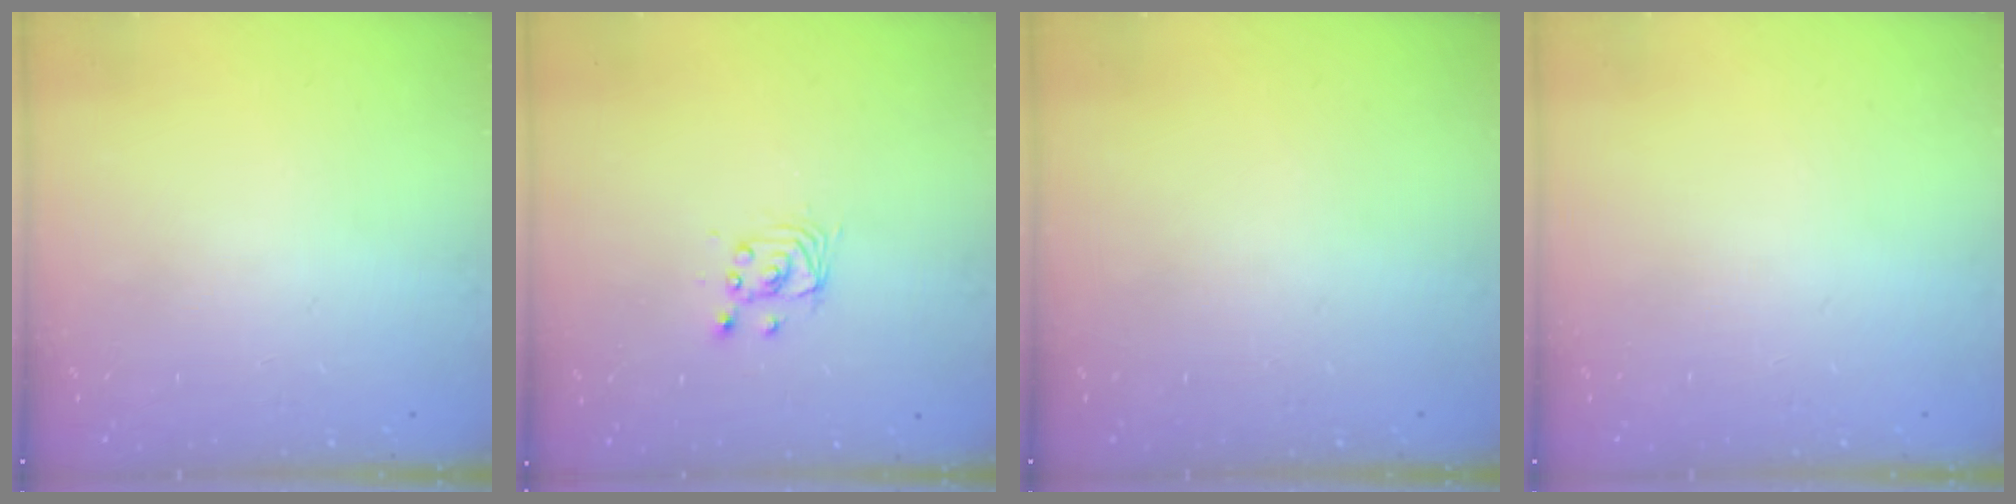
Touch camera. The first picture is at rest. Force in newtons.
{"total": 2.9, "press": 2.9, "slide": 0.0}
{"total": 0.0}
{"total": 0.0}